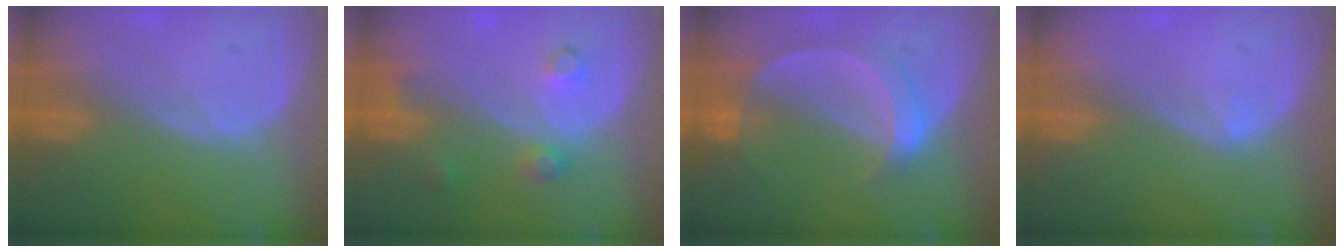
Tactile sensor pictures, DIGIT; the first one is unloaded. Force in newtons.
{"total": 3.7, "press": 3.4, "slide": 1.5}
{"total": 5.9, "press": 5.4, "slide": 2.4}
{"total": 0.6, "press": 0.4, "slide": 0.5}